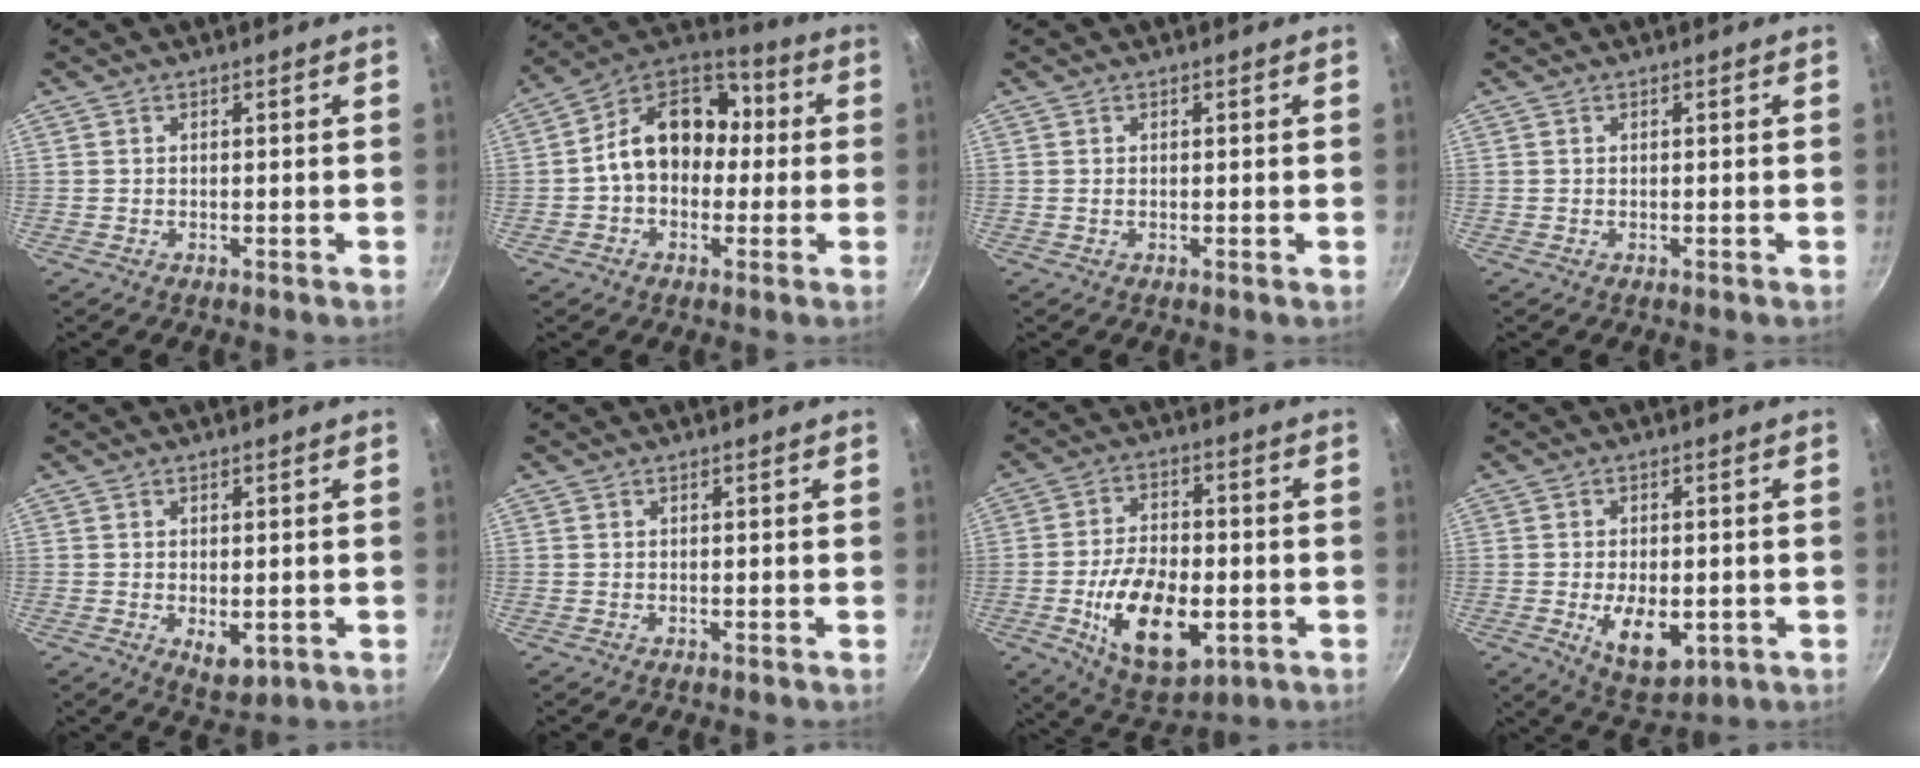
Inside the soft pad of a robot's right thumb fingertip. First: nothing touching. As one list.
[{"total": 15.7, "force": [0.5, 11.6, 10.6], "torque": [-0.120, 0.044, -0.015]}, {"total": 0.0}, {"total": 0.0}, {"total": 4.9, "force": [-1.0, 2.8, 3.9], "torque": [-0.051, -0.009, -0.004]}, {"total": 0.0}, {"total": 17.0, "force": [-4.3, 9.3, 13.6], "torque": [-0.212, 0.012, -0.060]}, {"total": 9.9, "force": [-2.3, 5.5, 7.9], "torque": [-0.104, -0.005, -0.021]}]